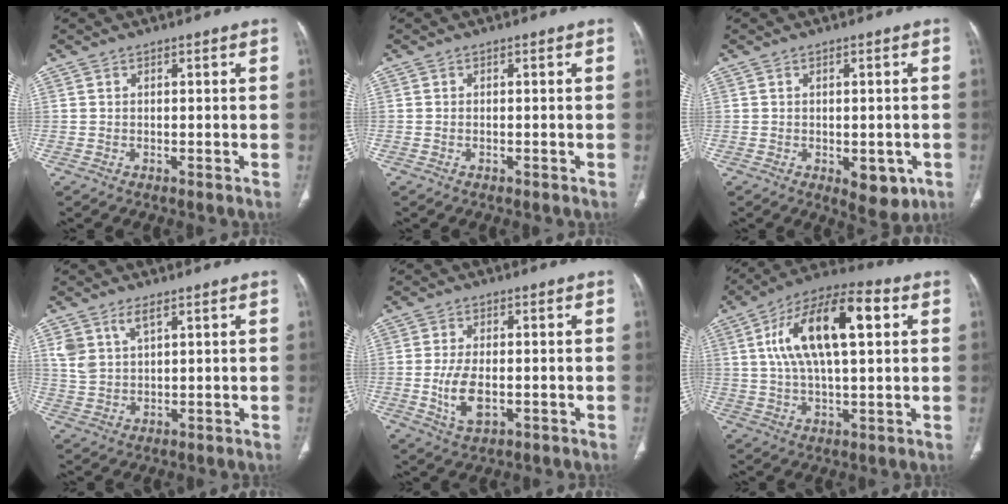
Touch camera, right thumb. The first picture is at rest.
{"total": 0.0}
{"total": 6.2, "force": [-2.2, 3.3, 4.9], "torque": [-0.043, 0.001, -0.015]}
{"total": 5.2, "force": [2.9, 2.4, 3.6], "torque": [-0.072, -0.011, 0.068]}
{"total": 6.8, "force": [-1.4, 3.5, 5.6], "torque": [-0.114, -0.003, -0.019]}
{"total": 18.5, "force": [4.8, 7.4, 16.3], "torque": [-0.284, 0.019, 0.075]}